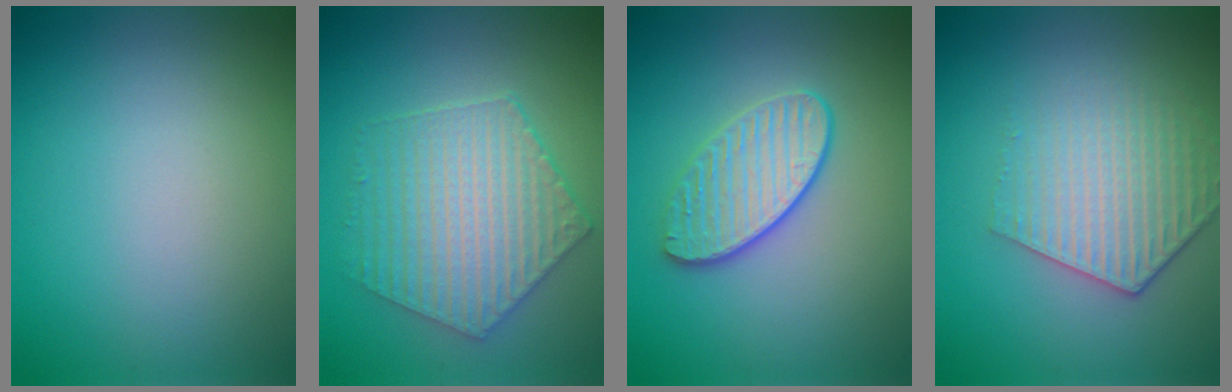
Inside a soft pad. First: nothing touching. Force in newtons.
{"total": 5.6, "press": 4.6, "slide": 3.1}
{"total": 3.5, "press": 3.3, "slide": 1.3}
{"total": 3.9, "press": 3.1, "slide": 2.4}